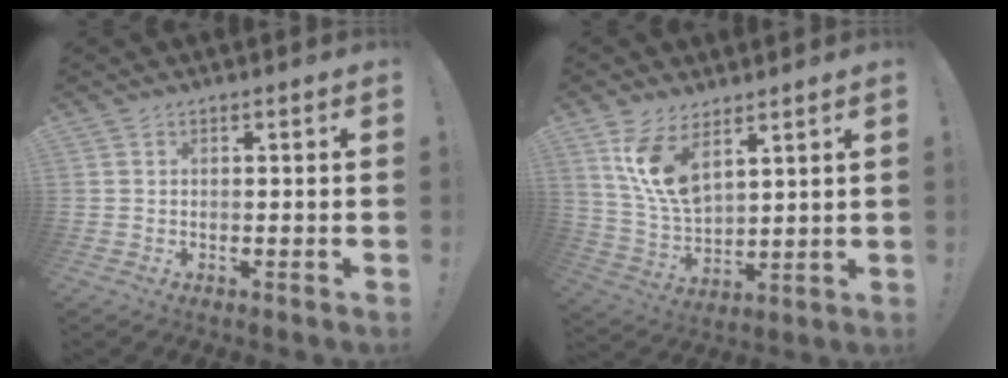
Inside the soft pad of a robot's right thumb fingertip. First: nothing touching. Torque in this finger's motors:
{"motor_torque": [0.22, 0.44, 0.98, 1.09, 0.12]}